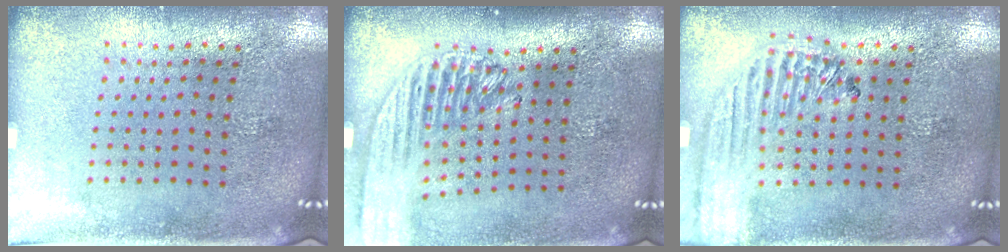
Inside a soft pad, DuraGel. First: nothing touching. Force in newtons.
{"total": 2.0, "press": 1.7, "slide": 1.1}
{"total": 1.9, "press": 1.7, "slide": 0.7}